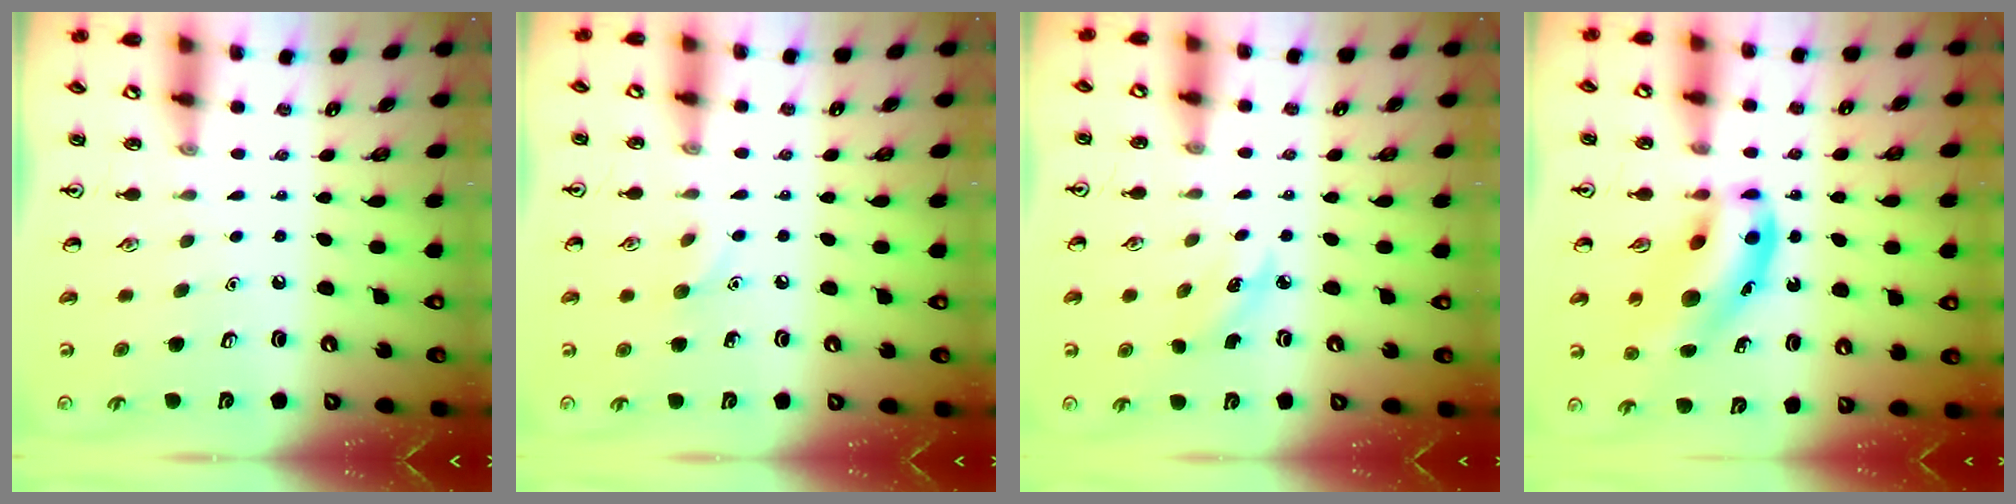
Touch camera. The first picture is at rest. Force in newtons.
{"total": 5.6, "press": 5.3, "slide": 1.7}
{"total": 3.7, "press": 3.4, "slide": 1.3}
{"total": 15.2, "press": 14.6, "slide": 4.0}